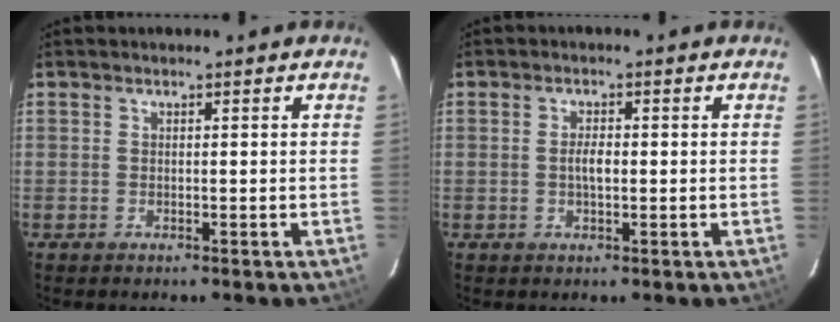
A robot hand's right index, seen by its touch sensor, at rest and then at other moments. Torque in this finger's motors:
{"motor_torque": [0.06, -0.03, 0.35, 0.09]}